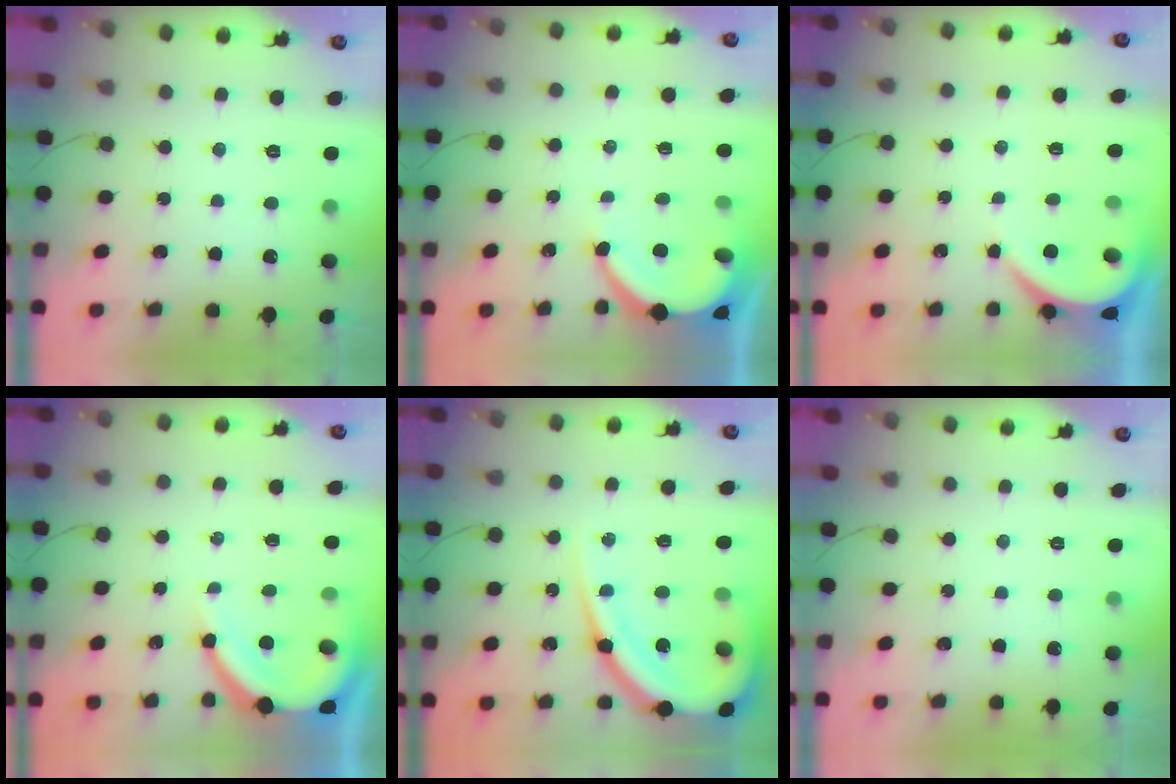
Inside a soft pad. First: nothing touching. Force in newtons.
{"total": 6.8, "press": 6.8, "slide": 0.9}
{"total": 3.9, "press": 3.9, "slide": 0.6}
{"total": 9.8, "press": 9.8, "slide": 1.2}
{"total": 19.7, "press": 19.6, "slide": 1.7}
{"total": 0.0}